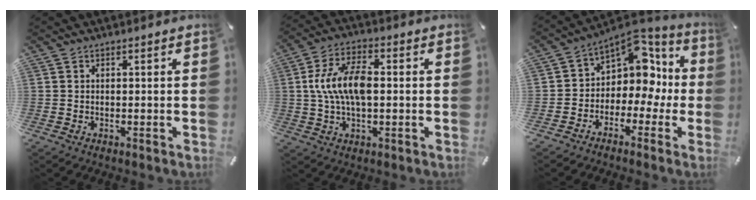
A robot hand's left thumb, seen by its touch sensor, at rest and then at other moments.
{"total": 11.1, "force": [0.4, 5.9, 9.4], "torque": [-0.201, 0.008, 0.004]}
{"total": 10.1, "force": [3.5, 7.9, 5.3], "torque": [-0.074, -0.037, 0.060]}